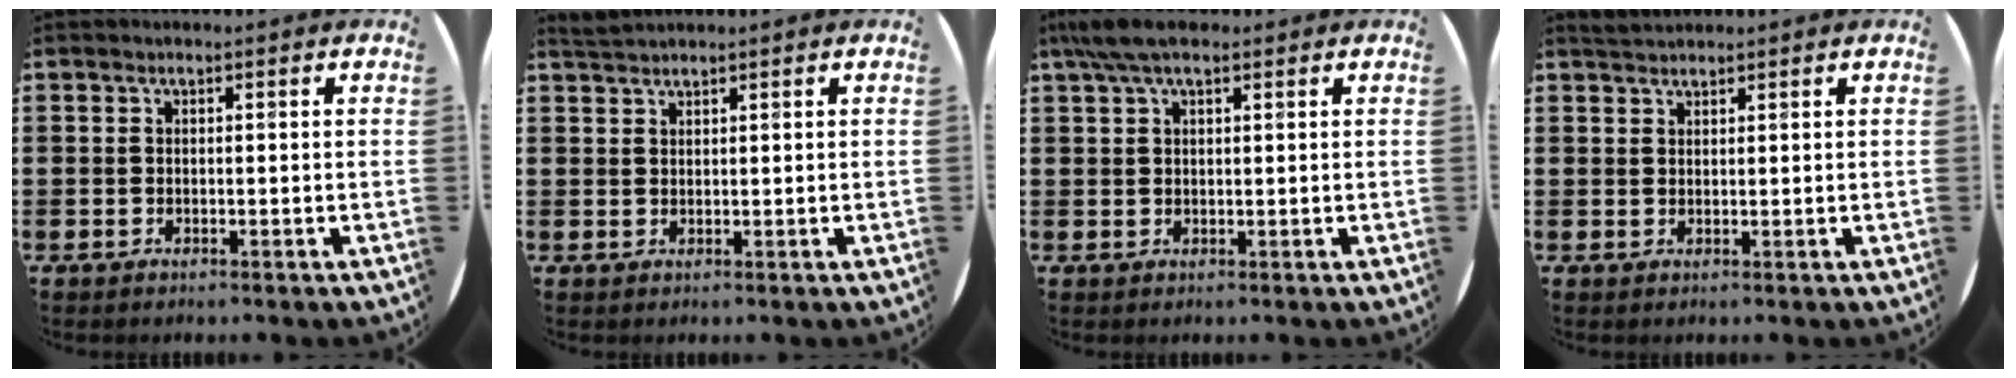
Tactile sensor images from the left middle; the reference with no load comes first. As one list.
[{"total": 1.5, "force": [1.5, 0.0, 0.2], "torque": [-0.006, 0.001, 0.029]}, {"total": 4.2, "force": [2.7, 1.4, 2.9], "torque": [-0.064, 0.008, 0.050]}, {"total": 1.7, "force": [1.6, 0.3, 0.2], "torque": [-0.007, 0.004, 0.031]}]